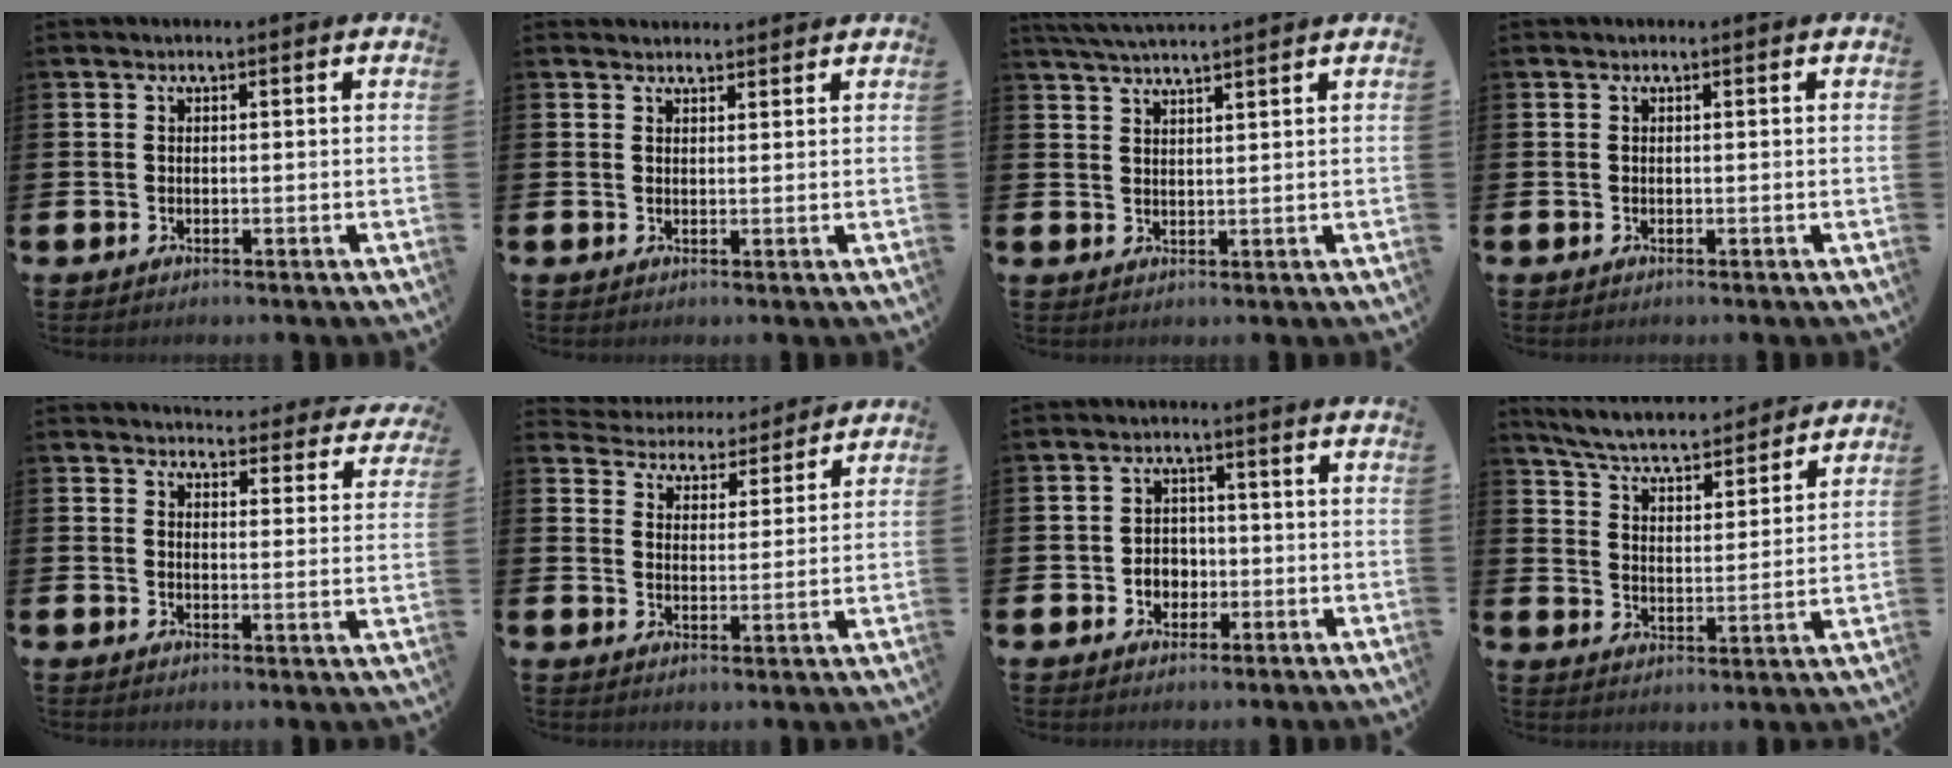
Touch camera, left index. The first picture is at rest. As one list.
[{"total": 1.9, "force": [1.9, 0.5, -0.1], "torque": [0.012, -0.008, 0.032]}, {"total": 3.5, "force": [3.4, -0.4, 0.7], "torque": [-0.022, -0.011, 0.063]}, {"total": 0.0}, {"total": 4.2, "force": [4.1, 0.9, 0.3], "torque": [-0.005, -0.032, 0.069]}, {"total": 4.7, "force": [4.4, 1.4, -0.5], "torque": [-0.008, -0.042, 0.073]}, {"total": 3.0, "force": [-0.9, 2.5, 1.2], "torque": [-0.015, 0.000, -0.024]}, {"total": 6.5, "force": [6.2, 1.0, 1.7], "torque": [-0.060, -0.046, 0.105]}]